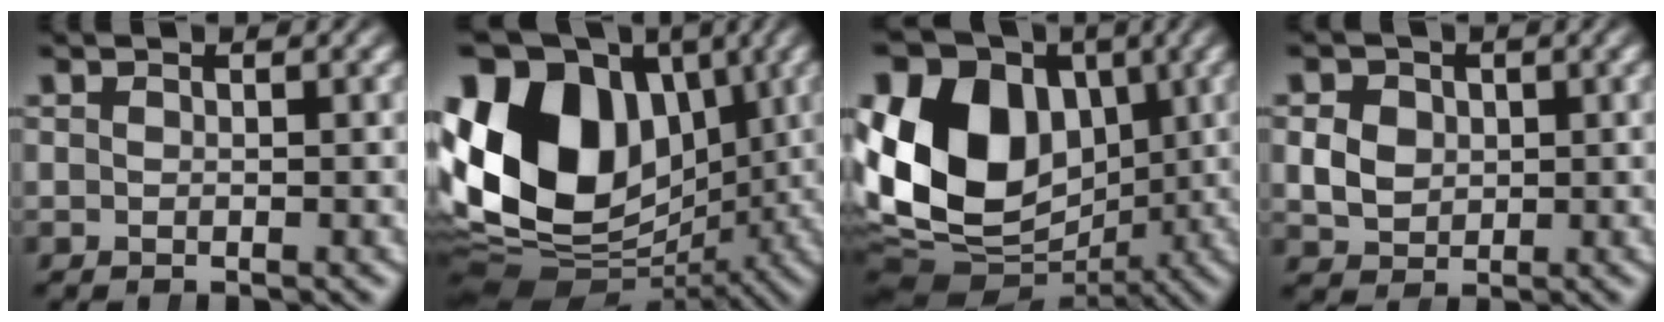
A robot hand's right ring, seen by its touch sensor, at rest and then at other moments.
{"total": 22.9, "force": [0.9, 17.0, 15.3], "torque": [-0.274, -0.044, 0.028]}
{"total": 18.7, "force": [0.8, 14.4, 11.9], "torque": [-0.221, -0.036, 0.021]}
{"total": 4.5, "force": [0.3, 3.9, 2.1], "torque": [-0.041, -0.010, 0.014]}